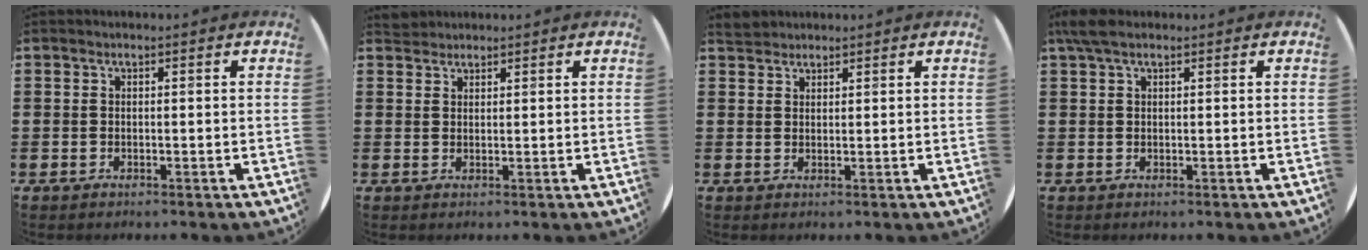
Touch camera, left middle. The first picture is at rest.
{"total": 1.6, "force": [1.5, 0.5, -0.1], "torque": [0.000, 0.004, 0.031]}
{"total": 2.2, "force": [2.1, 0.7, -0.1], "torque": [-0.003, 0.004, 0.042]}
{"total": 2.4, "force": [1.6, 0.8, 1.5], "torque": [-0.034, 0.007, 0.028]}